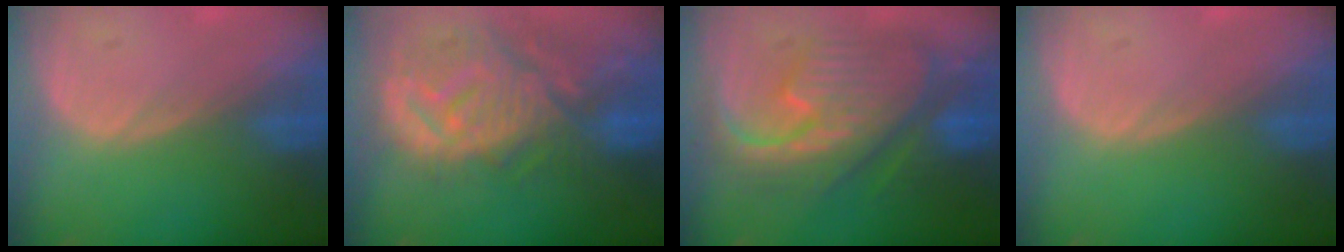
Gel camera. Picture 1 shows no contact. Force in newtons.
{"total": 12.6, "press": 11.2, "slide": 5.8}
{"total": 12.4, "press": 12.3, "slide": 1.3}
{"total": 0.0}